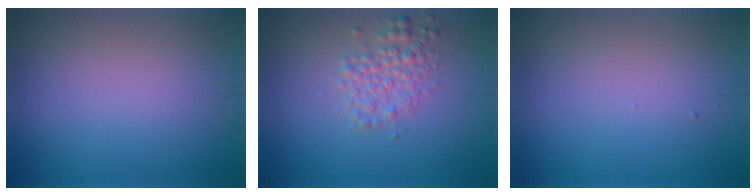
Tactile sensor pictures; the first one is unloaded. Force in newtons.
{"total": 2.5, "press": 2.5, "slide": 0.0}
{"total": 0.0}